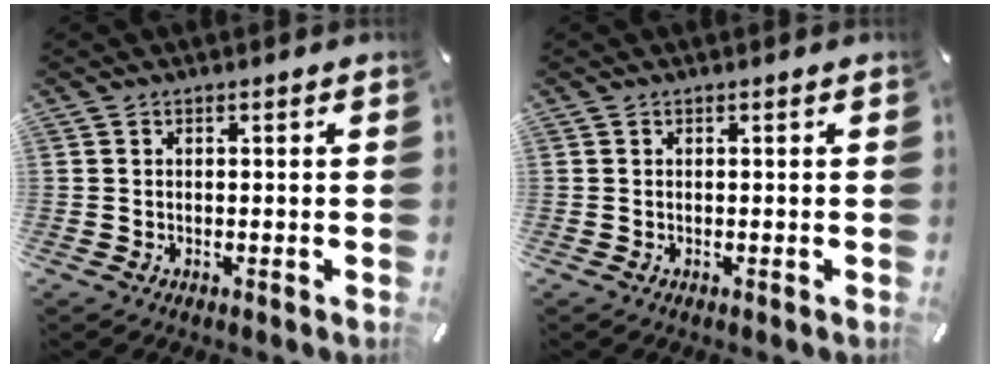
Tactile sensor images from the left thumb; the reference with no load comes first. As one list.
[{"total": 0.0}]